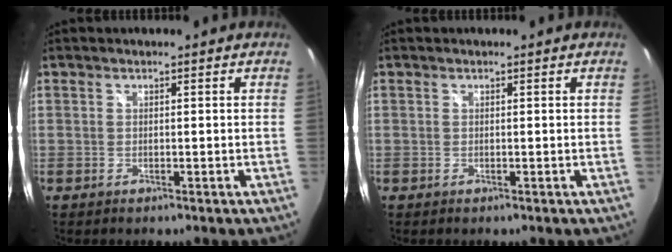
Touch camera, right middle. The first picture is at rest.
{"total": 0.0}